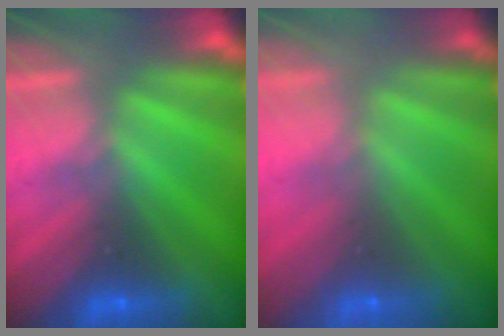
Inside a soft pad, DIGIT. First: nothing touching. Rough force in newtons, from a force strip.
{"total": 8.8}